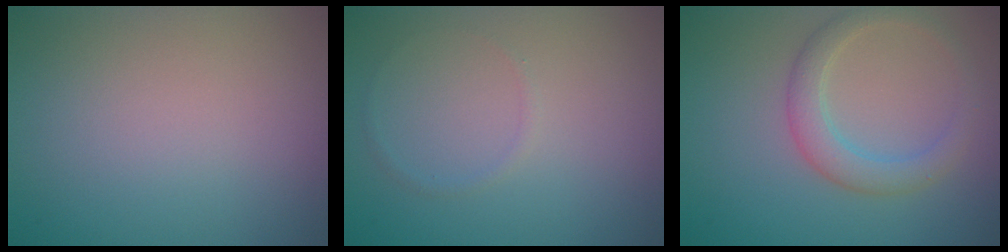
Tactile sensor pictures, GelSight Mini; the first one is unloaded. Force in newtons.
{"total": 0.6, "press": 0.6, "slide": 0.1}
{"total": 3.0, "press": 3.0, "slide": 0.1}